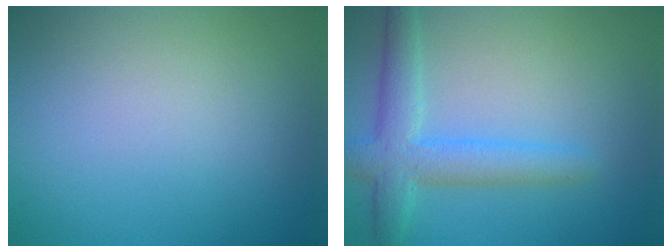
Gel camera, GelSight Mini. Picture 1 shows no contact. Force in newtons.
{"total": 4.4, "press": 4.4, "slide": 0.2}